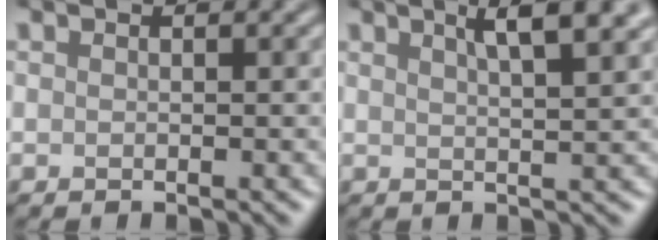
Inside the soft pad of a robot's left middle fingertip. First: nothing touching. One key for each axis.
{"total": 5.4, "fx": 3.1, "fy": 1.4, "fz": 4.3, "tx": -0.034, "ty": 0.025, "tz": 0.030}